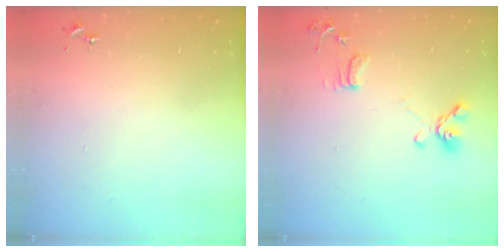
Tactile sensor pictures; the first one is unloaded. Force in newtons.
{"total": 11.2, "press": 11.0, "slide": 2.0}